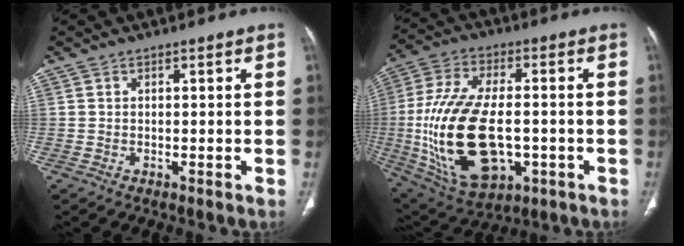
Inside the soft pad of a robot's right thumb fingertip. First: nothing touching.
{"total": 23.6, "force": [-3.3, 12.8, 19.6], "torque": [-0.395, 0.001, -0.035]}